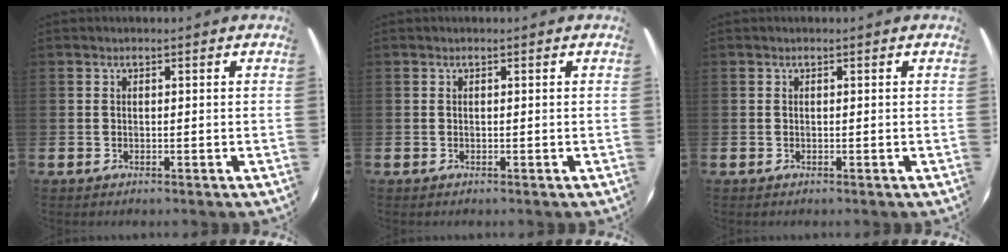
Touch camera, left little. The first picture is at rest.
{"total": 0.0}
{"total": 0.0}